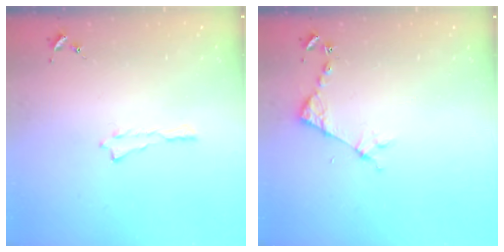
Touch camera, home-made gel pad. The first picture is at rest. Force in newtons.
{"total": 3.8, "press": 3.8, "slide": 0.4}